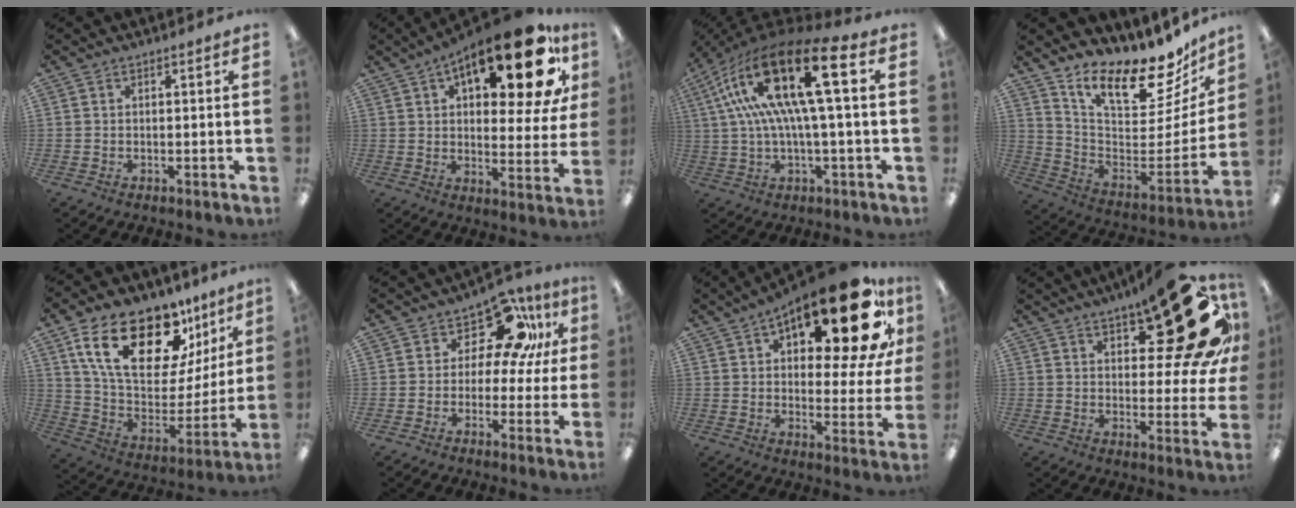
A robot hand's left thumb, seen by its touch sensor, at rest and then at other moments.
{"total": 21.5, "force": [12.7, 7.8, 15.5], "torque": [-0.212, -0.069, 0.198]}
{"total": 23.9, "force": [6.8, 7.4, 21.7], "torque": [-0.414, -0.022, 0.104]}
{"total": 18.6, "force": [14.1, 6.9, 9.9], "torque": [-0.141, -0.116, 0.235]}
{"total": 23.3, "force": [14.1, 11.4, 14.6], "torque": [-0.262, -0.073, 0.245]}
{"total": 12.0, "force": [6.9, 6.9, 7.0], "torque": [-0.105, -0.041, 0.125]}
{"total": 23.7, "force": [14.6, 7.9, 16.9], "torque": [-0.225, -0.098, 0.229]}
{"total": 24.7, "force": [12.9, 9.3, 18.9], "torque": [-0.240, -0.078, 0.207]}